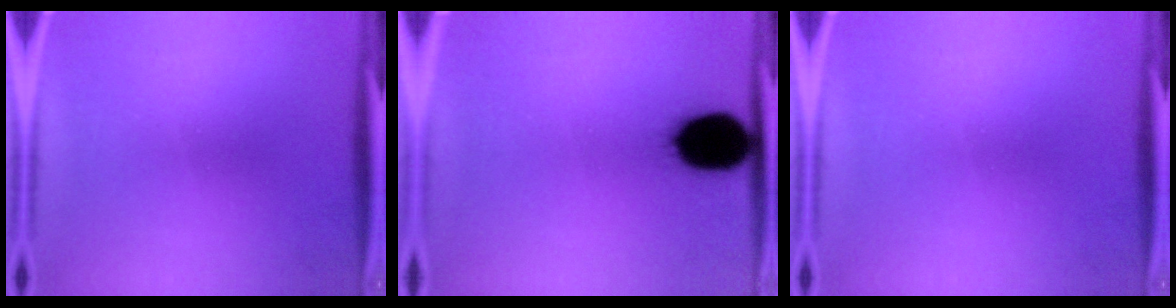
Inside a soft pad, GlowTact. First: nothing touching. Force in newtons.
{"total": 14.4}
{"total": 0.0}